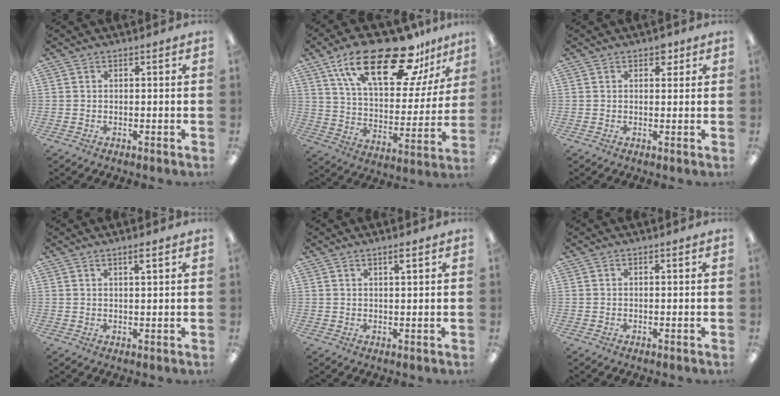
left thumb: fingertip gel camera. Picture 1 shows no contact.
{"total": 25.7, "force": [16.6, 10.2, 16.8], "torque": [-0.276, -0.087, 0.280]}
{"total": 2.4, "force": [1.4, 1.4, 1.2], "torque": [-0.001, -0.007, 0.020]}
{"total": 2.0, "force": [1.4, 0.1, 1.4], "torque": [-0.032, 0.000, 0.024]}
{"total": 1.8, "force": [1.3, 0.1, 1.3], "torque": [-0.028, 0.000, 0.022]}
{"total": 0.0}